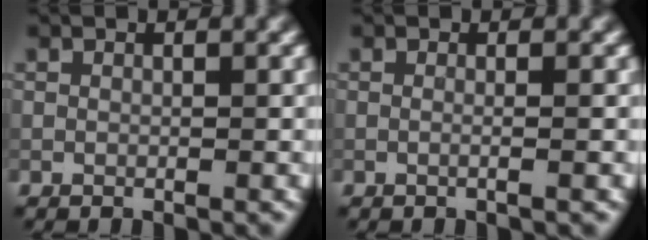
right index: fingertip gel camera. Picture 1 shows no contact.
{"total": 2.0, "force": [0.3, 1.0, 1.7], "torque": [0.001, -0.003, -0.021]}